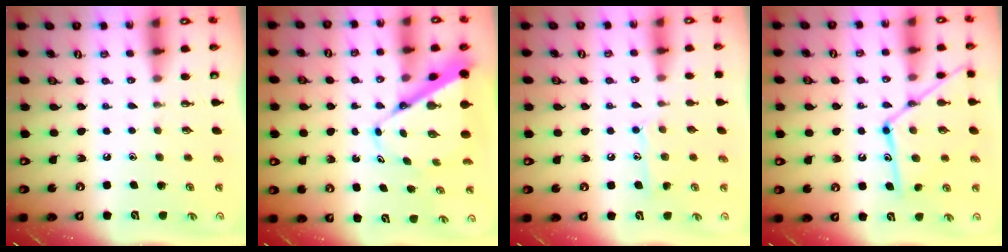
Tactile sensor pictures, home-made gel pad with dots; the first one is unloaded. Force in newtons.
{"total": 10.0, "press": 10.0, "slide": 0.8}
{"total": 9.0, "press": 9.0, "slide": 0.6}
{"total": 16.8, "press": 16.7, "slide": 1.3}